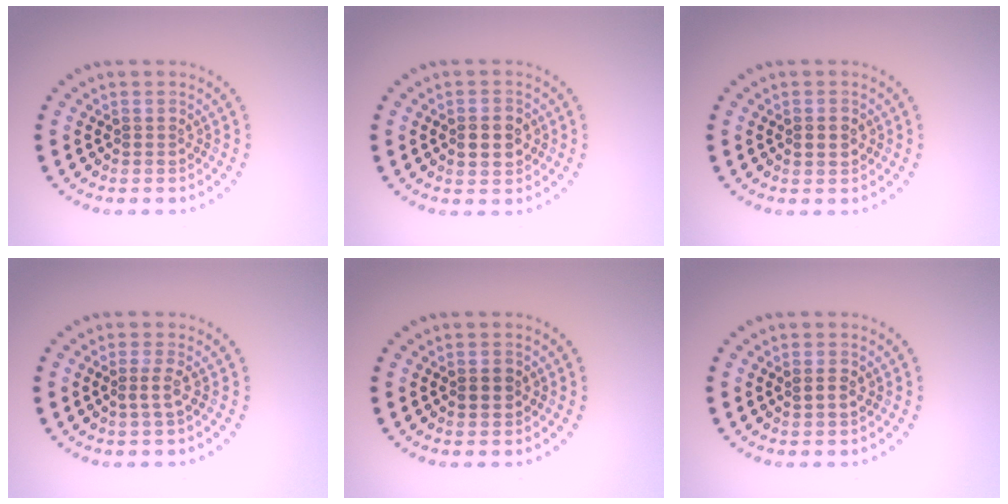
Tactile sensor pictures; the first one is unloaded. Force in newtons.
{"total": 2.6, "press": 2.6, "slide": 0.2}
{"total": 1.1, "press": 1.1, "slide": 0.1}
{"total": 1.4, "press": 1.0, "slide": 1.0}
{"total": 1.7, "press": 1.7, "slide": 0.1}
{"total": 1.1, "press": 1.0, "slide": 0.5}